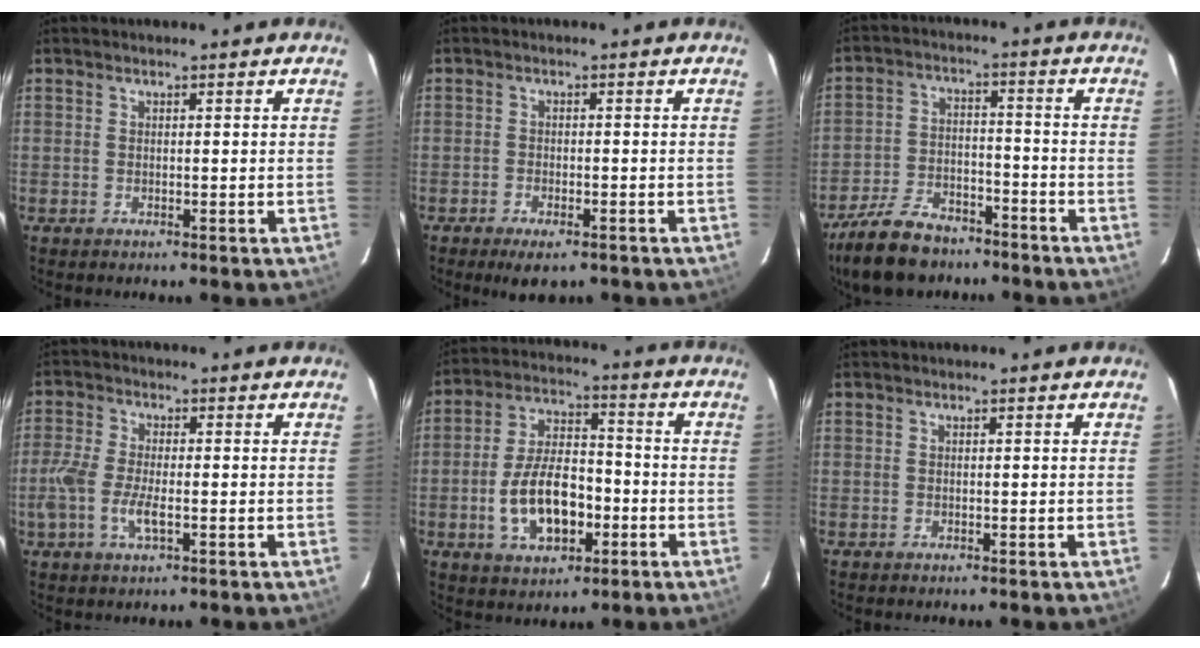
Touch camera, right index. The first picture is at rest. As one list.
[{"total": 5.2, "force": [-3.7, 2.0, 3.0], "torque": [-0.068, -0.012, -0.058]}, {"total": 14.1, "force": [-11.0, 6.5, 6.0], "torque": [-0.146, 0.002, -0.180]}, {"total": 6.4, "force": [-2.1, 2.3, 5.6], "torque": [-0.125, -0.005, -0.044]}, {"total": 13.1, "force": [-3.9, 6.9, 10.4], "torque": [-0.207, 0.014, -0.057]}, {"total": 0.0}]